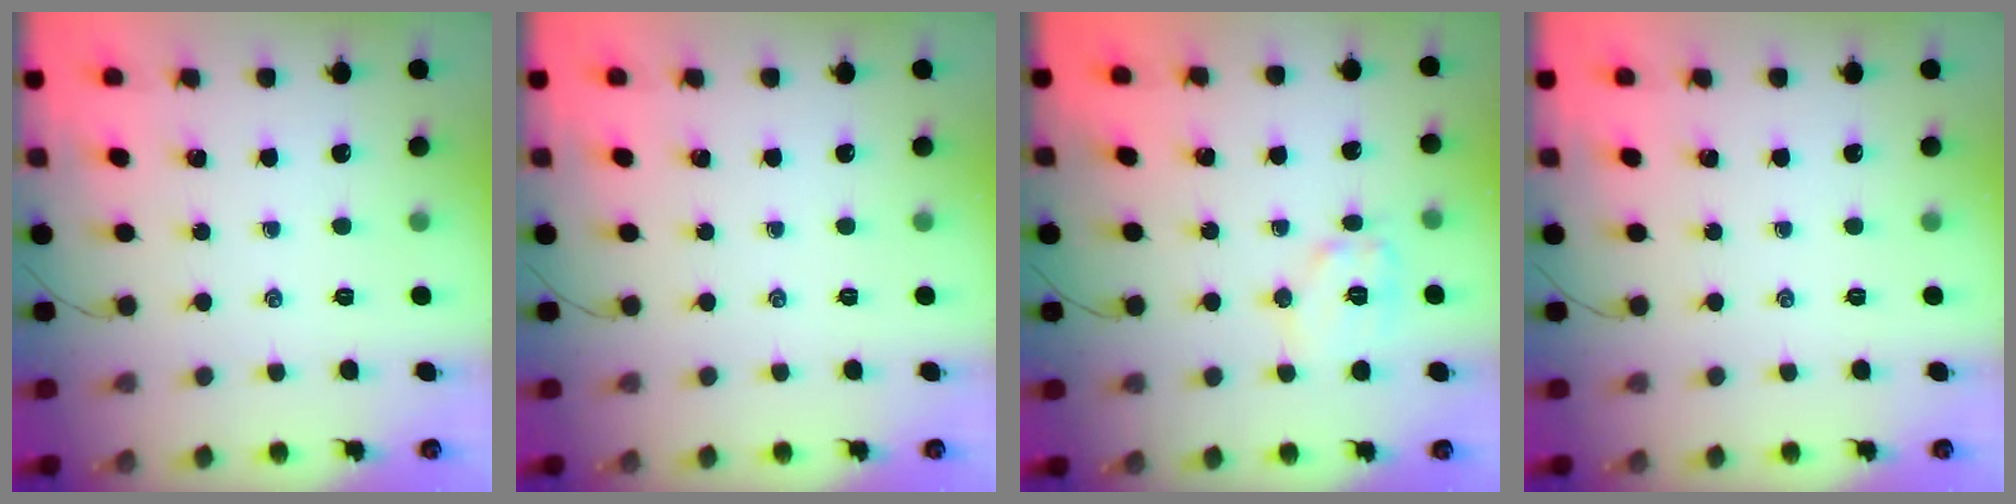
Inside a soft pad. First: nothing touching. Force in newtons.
{"total": 0.0}
{"total": 9.2, "press": 9.2, "slide": 0.5}
{"total": 0.0}